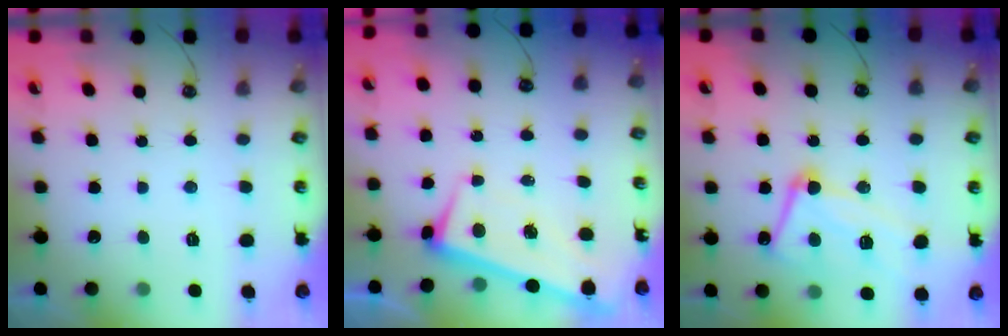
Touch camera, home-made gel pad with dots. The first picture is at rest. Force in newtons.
{"total": 1.6, "press": 0.6, "slide": 1.4}
{"total": 13.2, "press": 13.2, "slide": 1.2}